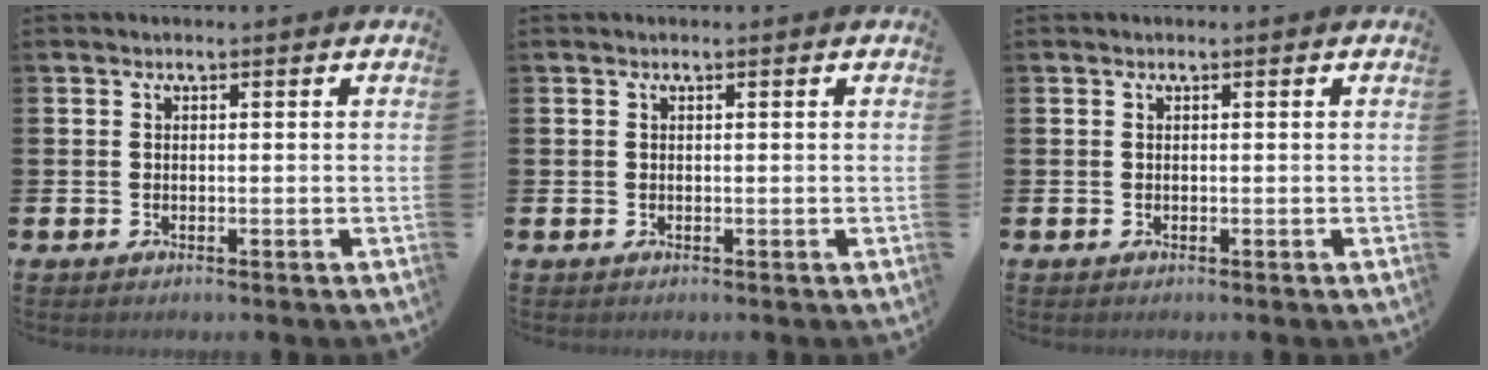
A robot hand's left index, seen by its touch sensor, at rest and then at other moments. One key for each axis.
{"total": 0.0}
{"total": 0.0}